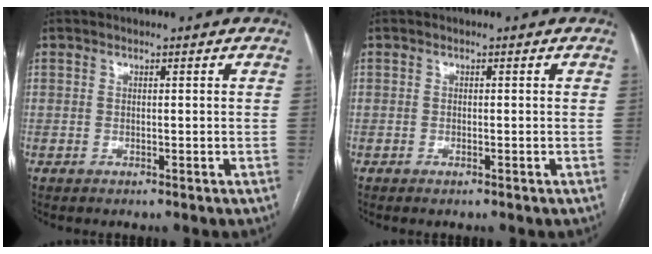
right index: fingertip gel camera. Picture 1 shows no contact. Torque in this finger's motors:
{"motor_torque": [0.28, -0.04, 0.08, 0.00]}